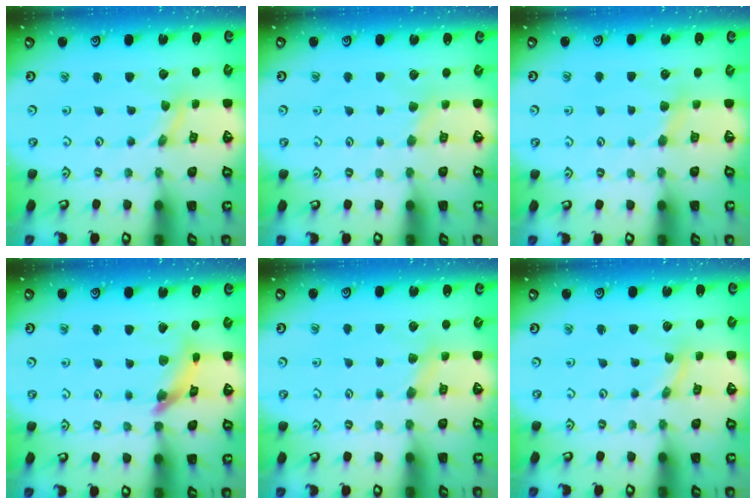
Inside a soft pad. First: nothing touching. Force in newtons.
{"total": 2.2, "press": 2.2, "slide": 0.4}
{"total": 3.0, "press": 2.9, "slide": 0.3}
{"total": 8.7, "press": 8.6, "slide": 1.0}
{"total": 3.8, "press": 3.8, "slide": 0.7}
{"total": 0.0}